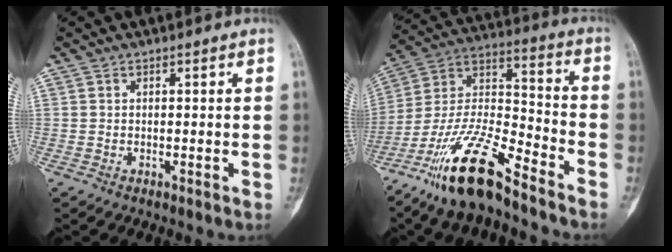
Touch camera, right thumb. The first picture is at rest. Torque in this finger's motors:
{"motor_torque": [2.82, 0.81, 1.26, -1.51, 0.50]}